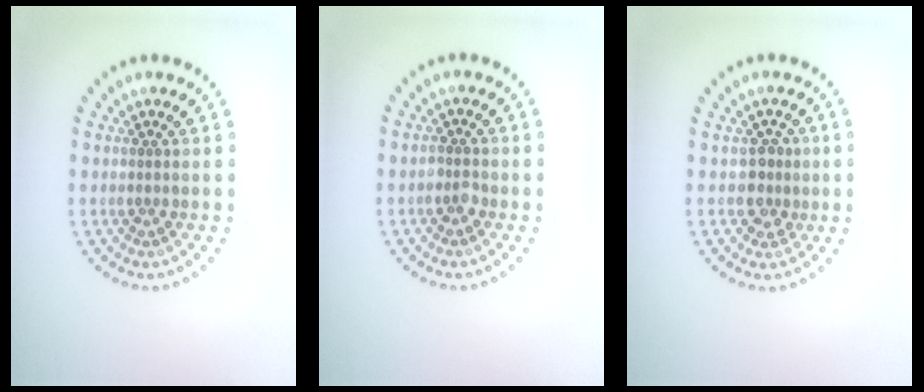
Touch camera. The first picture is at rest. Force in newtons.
{"total": 1.1, "press": 1.1, "slide": 0.4}
{"total": 2.0, "press": 1.7, "slide": 1.2}